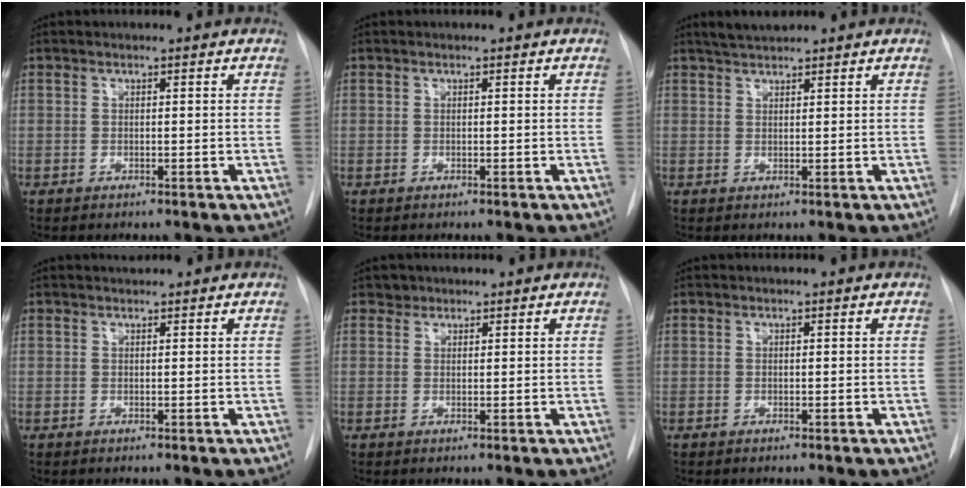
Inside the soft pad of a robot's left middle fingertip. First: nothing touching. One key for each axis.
{"total": 0.0}
{"total": 2.6, "fx": 2.4, "fy": 0.4, "fz": 0.9, "tx": -0.018, "ty": 0.011, "tz": 0.043}
{"total": 0.7, "fx": 0.7, "fy": 0.0, "fz": 0.0, "tx": -0.007, "ty": 0.004, "tz": 0.013}
{"total": 1.2, "fx": 0.9, "fy": 0.8, "fz": -0.2, "tx": 0.010, "ty": 0.003, "tz": 0.011}
{"total": 0.0}